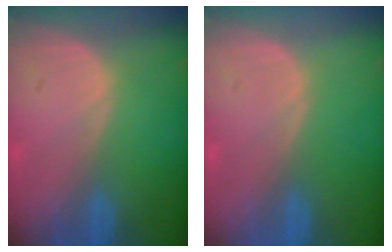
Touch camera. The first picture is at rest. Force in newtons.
{"total": 0.0}